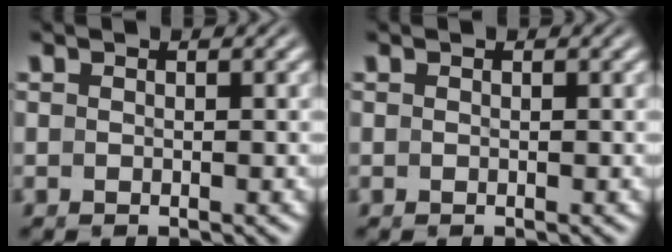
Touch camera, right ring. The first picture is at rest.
{"total": 0.0}